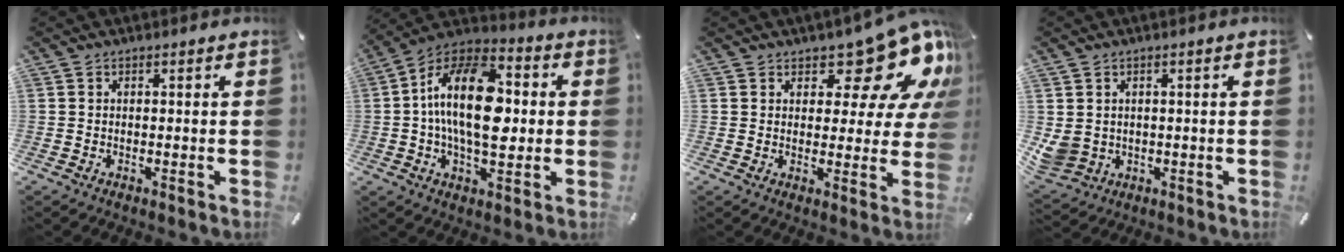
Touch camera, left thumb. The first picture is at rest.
{"total": 20.2, "force": [0.8, 11.3, 16.7], "torque": [-0.317, 0.005, 0.007]}
{"total": 14.8, "force": [9.7, 6.7, 8.8], "torque": [-0.104, -0.079, 0.159]}
{"total": 4.6, "force": [1.0, 4.3, 1.3], "torque": [-0.037, -0.002, 0.019]}